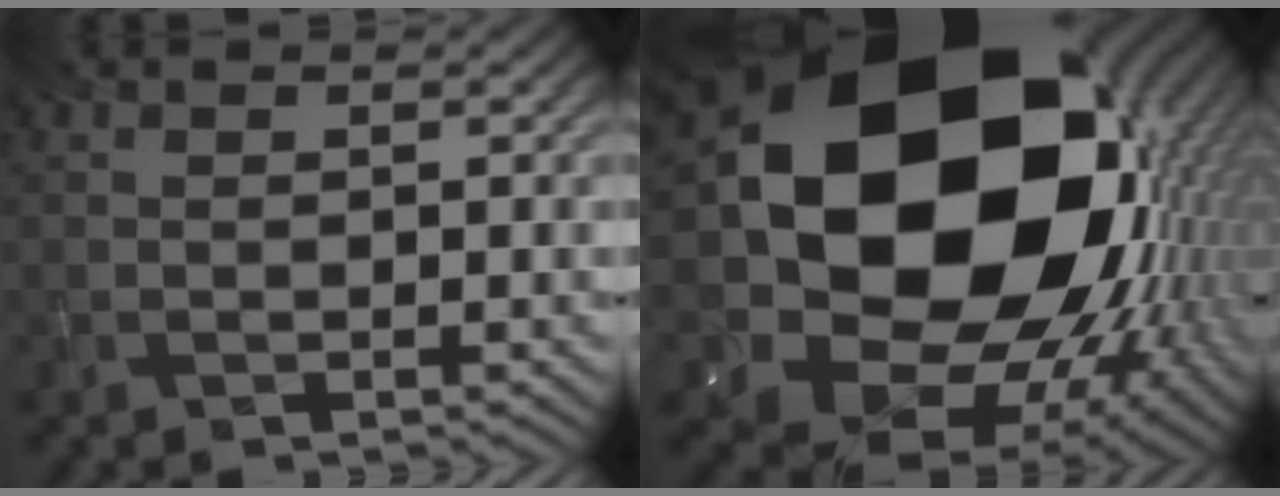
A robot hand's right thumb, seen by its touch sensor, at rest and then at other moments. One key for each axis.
{"total": 24.1, "fx": 3.4, "fy": 18.4, "fz": 15.2, "tx": -0.322, "ty": -0.088, "tz": 0.108}